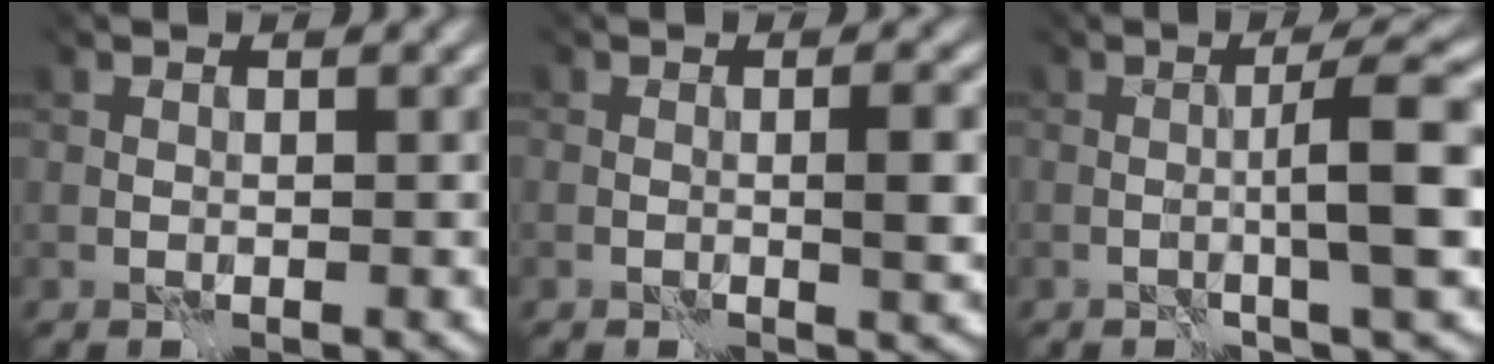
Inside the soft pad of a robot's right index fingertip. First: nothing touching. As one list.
[{"total": 2.0, "force": [-0.3, 0.0, 2.0], "torque": [-0.030, -0.001, -0.006]}, {"total": 4.9, "force": [-0.5, 0.0, 4.9], "torque": [-0.078, 0.010, -0.010]}]